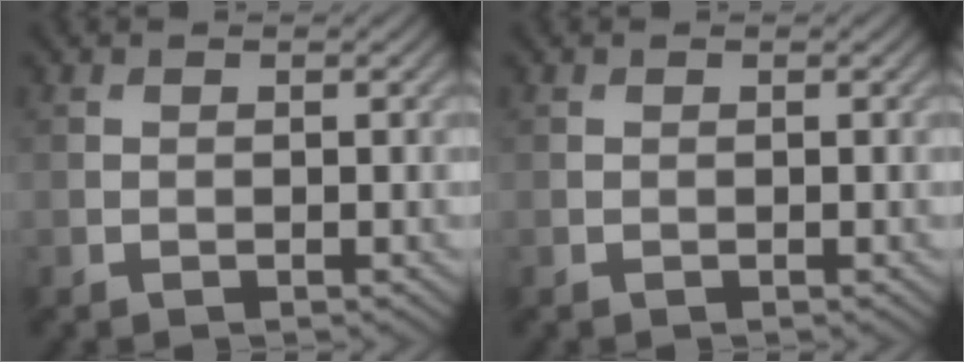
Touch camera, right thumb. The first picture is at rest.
{"total": 0.0}